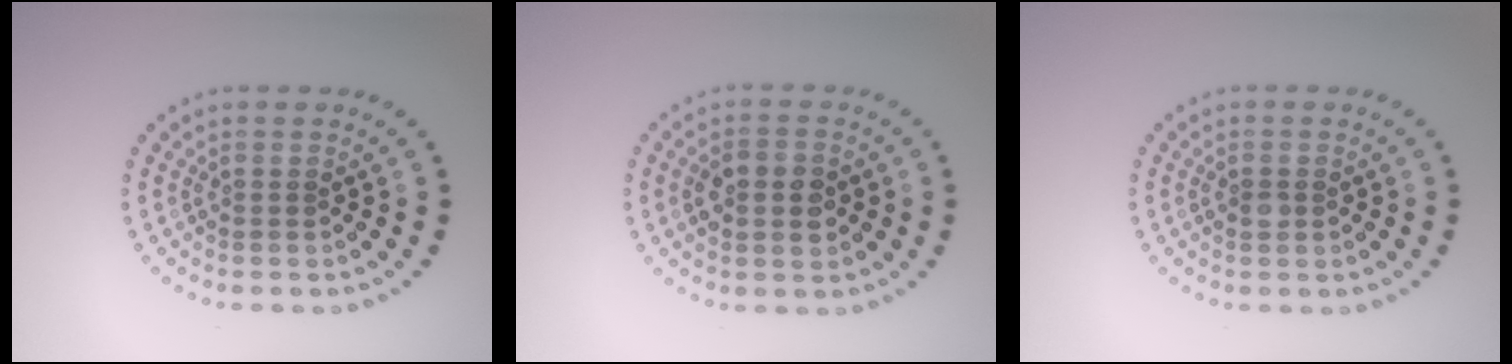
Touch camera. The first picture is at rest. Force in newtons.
{"total": 3.5, "press": 3.5, "slide": 0.2}
{"total": 0.9, "press": 0.9, "slide": 0.1}